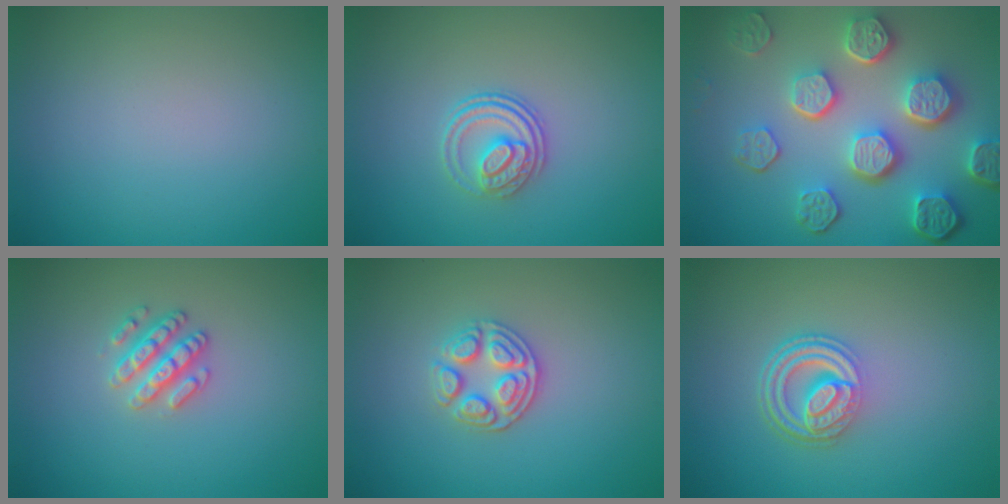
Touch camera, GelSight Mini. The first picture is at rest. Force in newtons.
{"total": 3.1, "press": 2.6, "slide": 1.7}
{"total": 8.3, "press": 6.2, "slide": 5.5}
{"total": 2.5, "press": 2.5, "slide": 0.4}
{"total": 3.2, "press": 2.9, "slide": 1.4}
{"total": 4.5, "press": 3.3, "slide": 3.0}